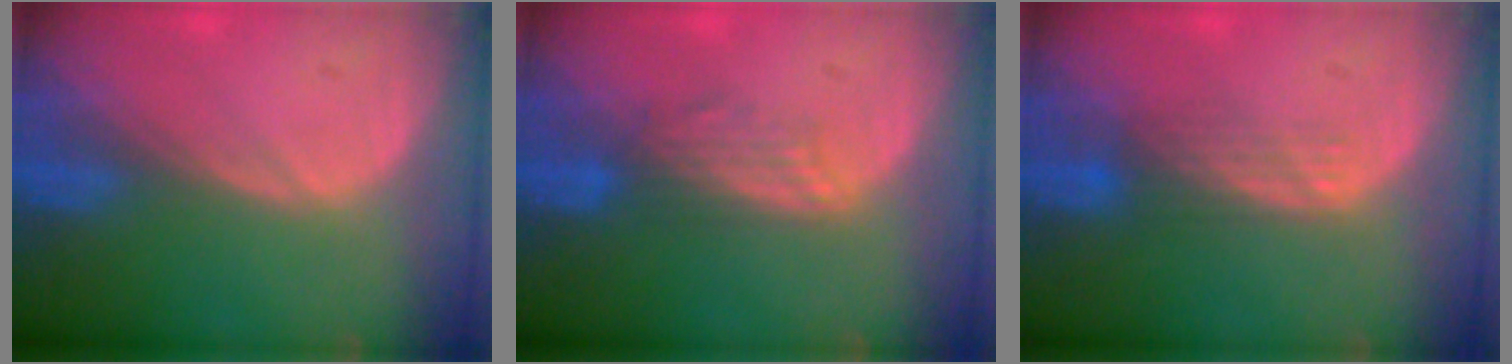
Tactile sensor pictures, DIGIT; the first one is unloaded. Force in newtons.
{"total": 3.3, "press": 3.1, "slide": 1.2}
{"total": 3.6, "press": 3.0, "slide": 2.0}